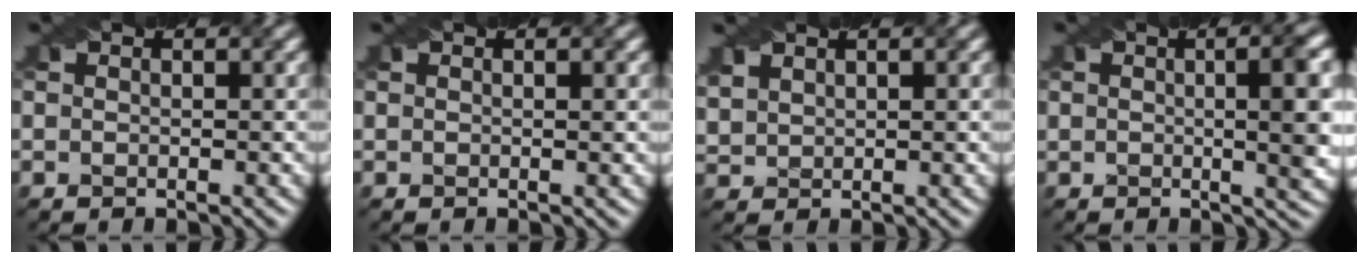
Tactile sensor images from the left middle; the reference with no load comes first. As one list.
[{"total": 0.8, "force": [0.2, 0.2, 0.8], "torque": [-0.010, 0.001, -0.001]}, {"total": 1.7, "force": [1.3, 0.9, 0.6], "torque": [-0.021, 0.005, 0.035]}, {"total": 7.2, "force": [0.4, 2.6, 6.8], "torque": [-0.066, 0.008, 0.002]}]